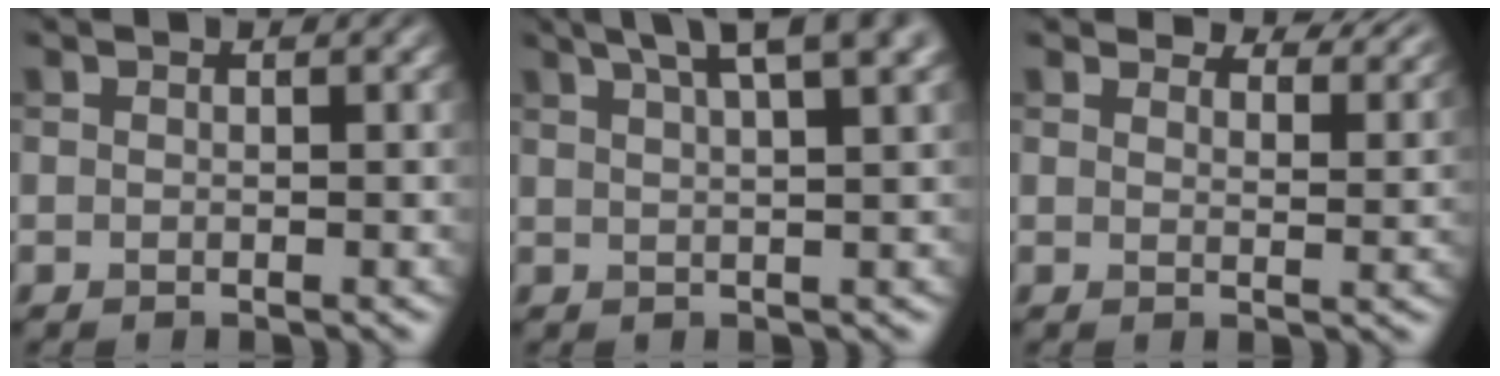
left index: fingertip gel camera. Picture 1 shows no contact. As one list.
[{"total": 7.4, "force": [4.7, 2.0, 5.3], "torque": [-0.059, 0.032, 0.046]}, {"total": 5.6, "force": [5.2, 1.2, 1.5], "torque": [-0.033, -0.001, 0.061]}]